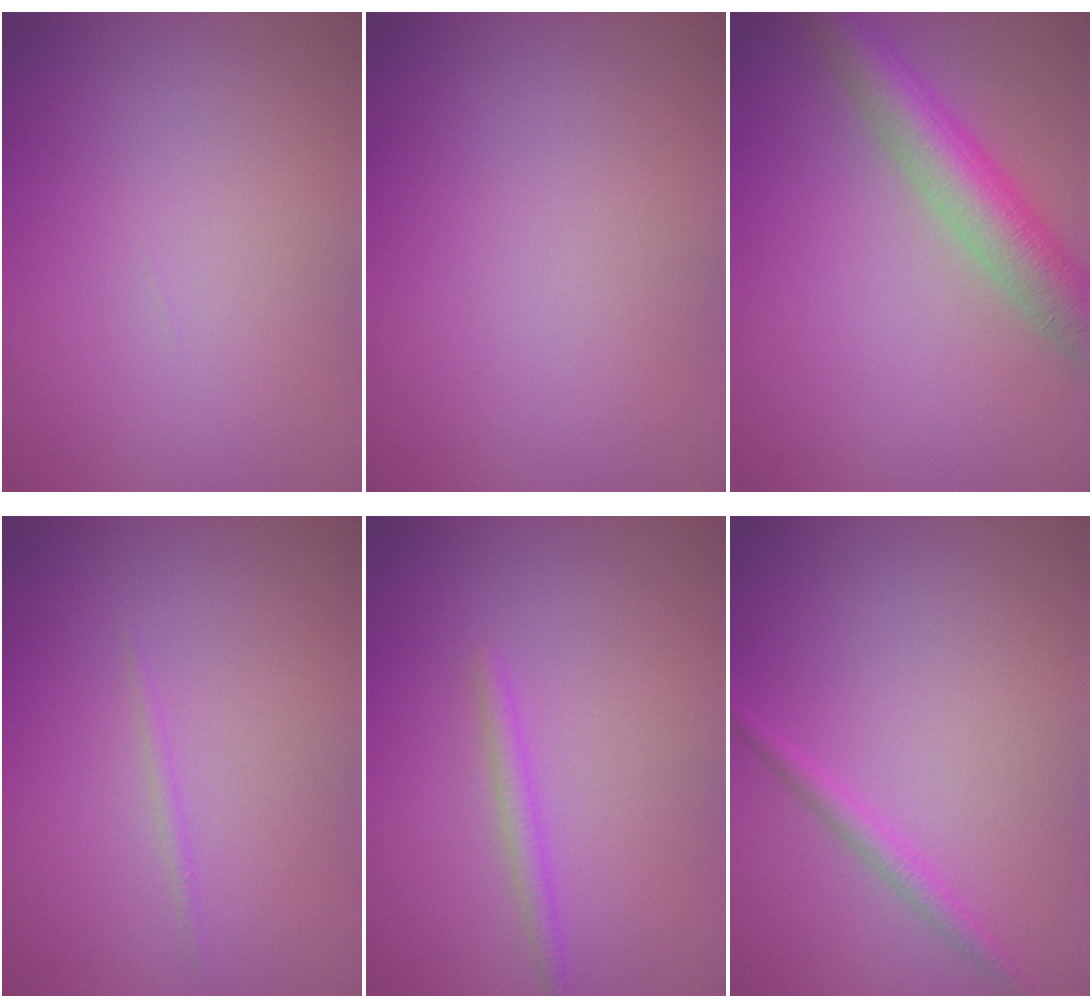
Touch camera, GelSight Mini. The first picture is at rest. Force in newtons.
{"total": 0.0}
{"total": 5.9, "press": 5.9, "slide": 0.2}
{"total": 0.5, "press": 0.5, "slide": 0.1}
{"total": 1.4, "press": 1.4, "slide": 0.0}
{"total": 1.4, "press": 1.4, "slide": 0.0}